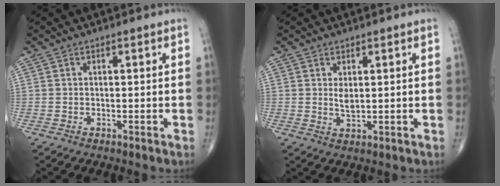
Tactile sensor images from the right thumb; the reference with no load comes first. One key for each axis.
{"total": 2.3, "fx": 0.7, "fy": 1.0, "fz": 1.9, "tx": -0.033, "ty": -0.009, "tz": 0.015}